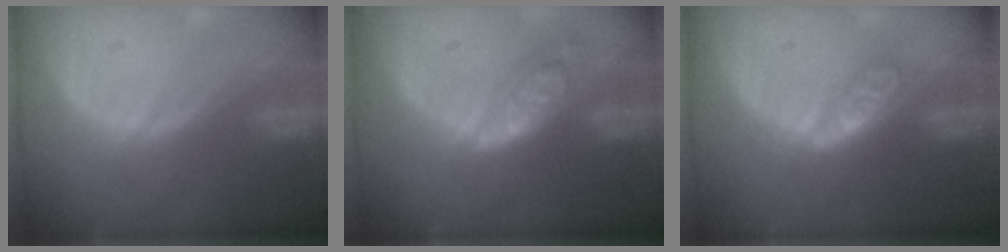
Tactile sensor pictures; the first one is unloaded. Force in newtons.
{"total": 6.4, "press": 5.7, "slide": 3.0}
{"total": 4.5, "press": 3.9, "slide": 2.3}